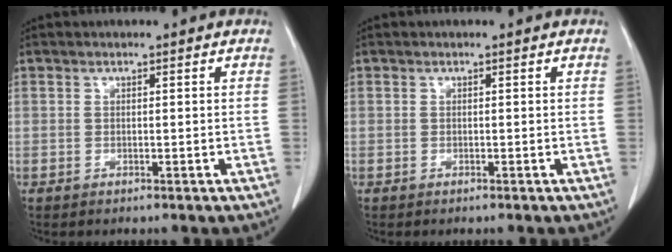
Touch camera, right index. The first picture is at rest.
{"total": 0.0}